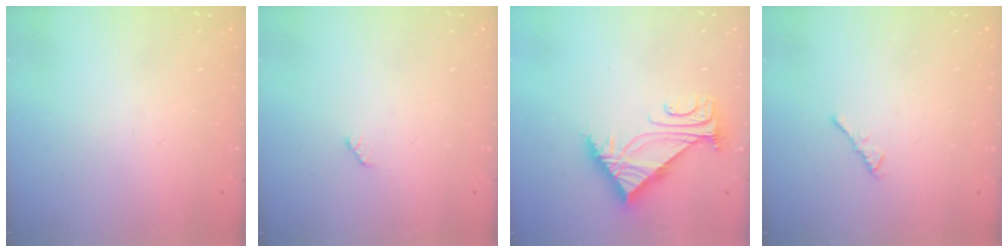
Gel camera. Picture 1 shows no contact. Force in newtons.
{"total": 2.5, "press": 2.5, "slide": 0.4}
{"total": 6.1, "press": 6.1, "slide": 0.0}
{"total": 1.1, "press": 1.0, "slide": 0.4}